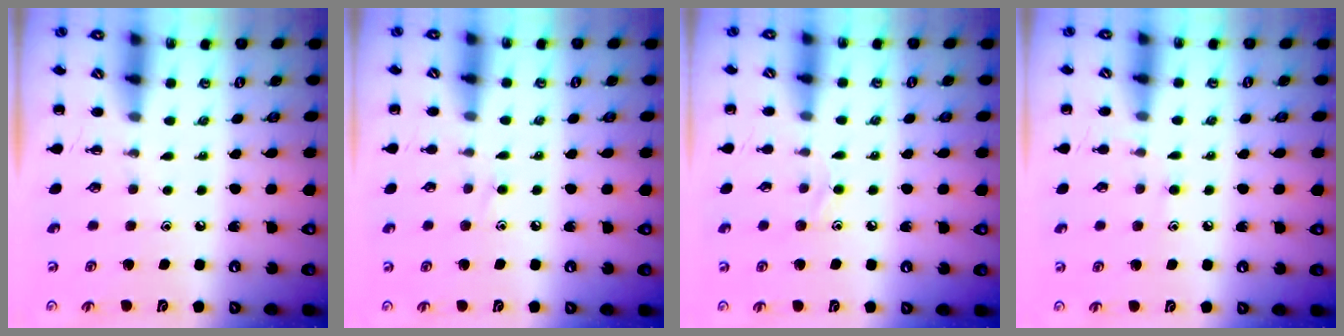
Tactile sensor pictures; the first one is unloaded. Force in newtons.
{"total": 5.7, "press": 5.3, "slide": 2.1}
{"total": 6.2, "press": 5.9, "slide": 1.9}
{"total": 7.5, "press": 7.2, "slide": 2.2}